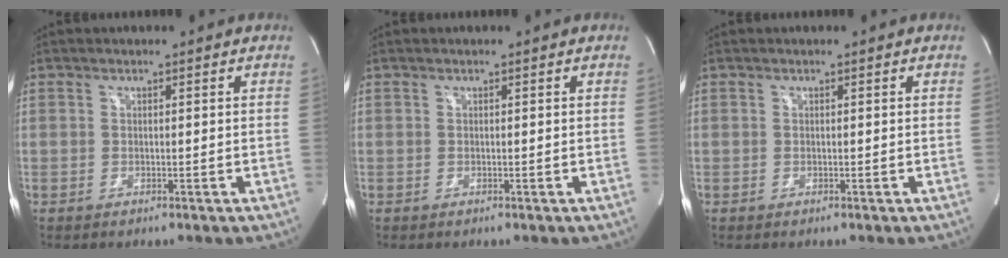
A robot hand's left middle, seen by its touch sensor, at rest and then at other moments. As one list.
[{"total": 0.0}, {"total": 0.0}]